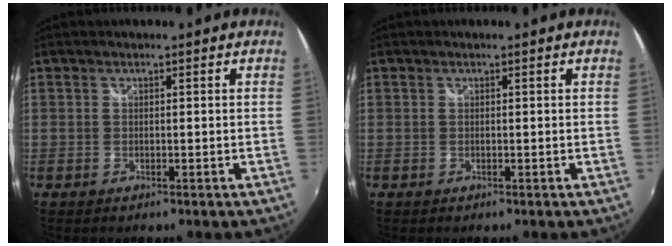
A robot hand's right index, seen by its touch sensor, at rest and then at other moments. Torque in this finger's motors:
{"motor_torque": [-0.08, 0.09, 0.00, 0.01]}